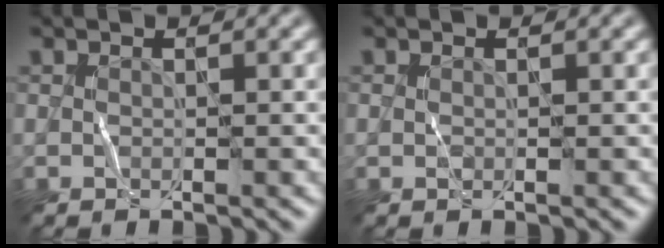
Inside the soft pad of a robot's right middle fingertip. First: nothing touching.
{"total": 0.0}